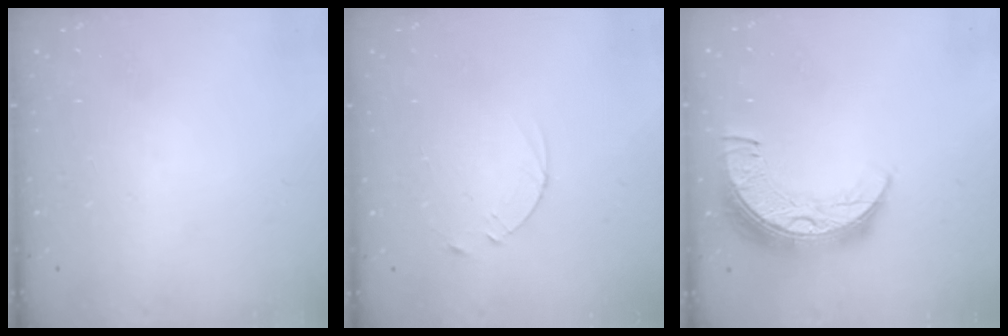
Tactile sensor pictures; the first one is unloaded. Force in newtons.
{"total": 2.4, "press": 2.3, "slide": 0.2}
{"total": 12.3, "press": 12.3, "slide": 0.9}